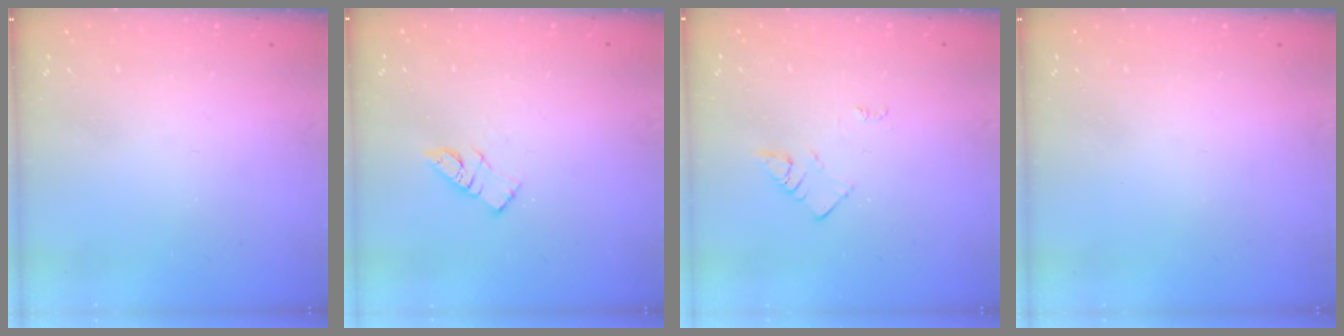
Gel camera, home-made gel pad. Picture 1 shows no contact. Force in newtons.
{"total": 7.5, "press": 7.4, "slide": 0.4}
{"total": 3.1, "press": 3.1, "slide": 0.4}
{"total": 0.0}